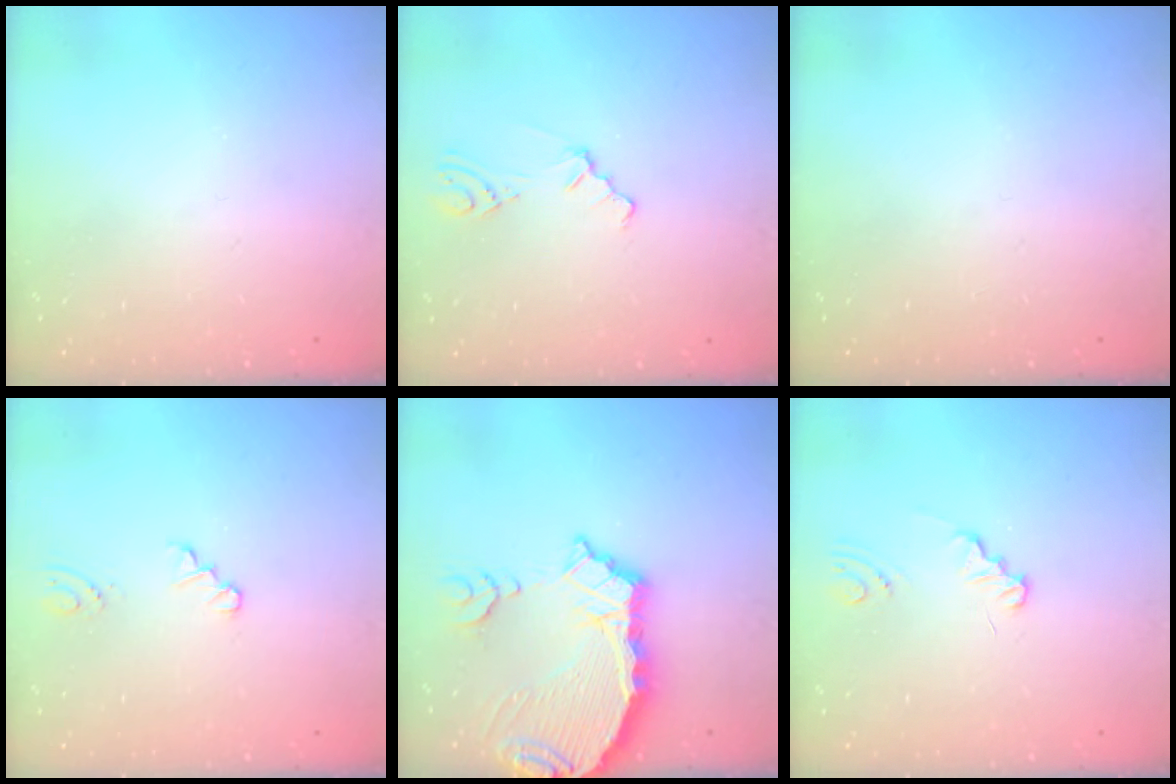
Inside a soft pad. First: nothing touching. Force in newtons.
{"total": 2.6, "press": 2.5, "slide": 0.5}
{"total": 0.0}
{"total": 0.0}
{"total": 11.4, "press": 11.3, "slide": 1.3}
{"total": 1.5, "press": 1.4, "slide": 0.1}